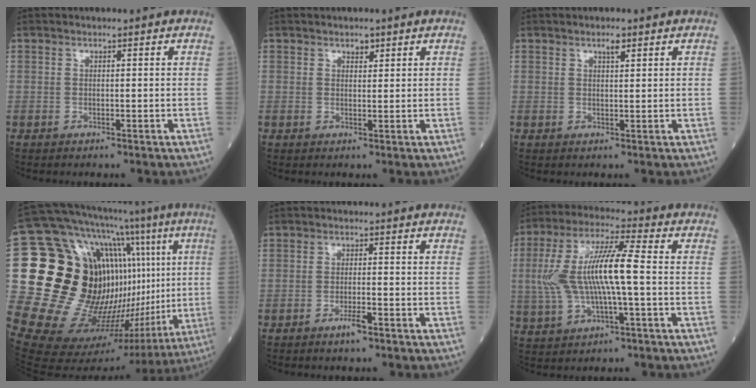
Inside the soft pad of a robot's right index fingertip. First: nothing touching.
{"total": 1.8, "force": [1.2, 1.0, 1.0], "torque": [-0.022, 0.001, 0.022]}
{"total": 1.9, "force": [1.2, 0.6, 1.4], "torque": [-0.032, 0.001, 0.022]}
{"total": 35.1, "force": [3.8, 13.0, 32.3], "torque": [-0.502, 0.053, 0.080]}
{"total": 2.9, "force": [-1.9, 0.4, 2.2], "torque": [-0.044, -0.002, -0.033]}
{"total": 13.2, "force": [-0.4, 2.7, 13.0], "torque": [-0.277, 0.018, -0.003]}